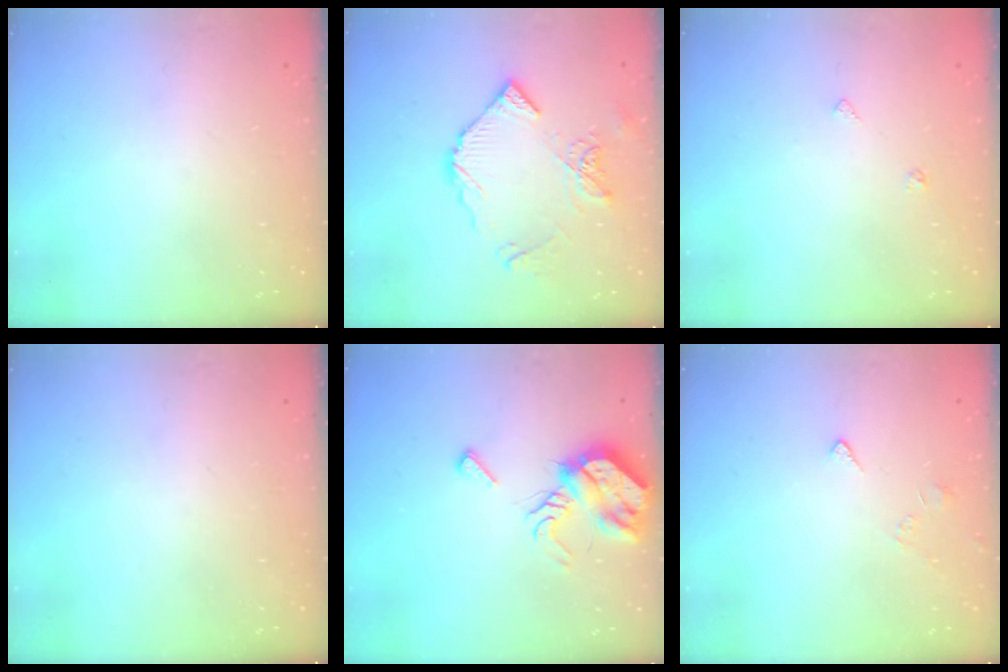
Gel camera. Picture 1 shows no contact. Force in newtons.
{"total": 11.4, "press": 11.3, "slide": 1.2}
{"total": 4.4, "press": 4.3, "slide": 1.0}
{"total": 0.0}
{"total": 9.9, "press": 9.8, "slide": 1.1}
{"total": 2.8, "press": 2.8, "slide": 0.5}